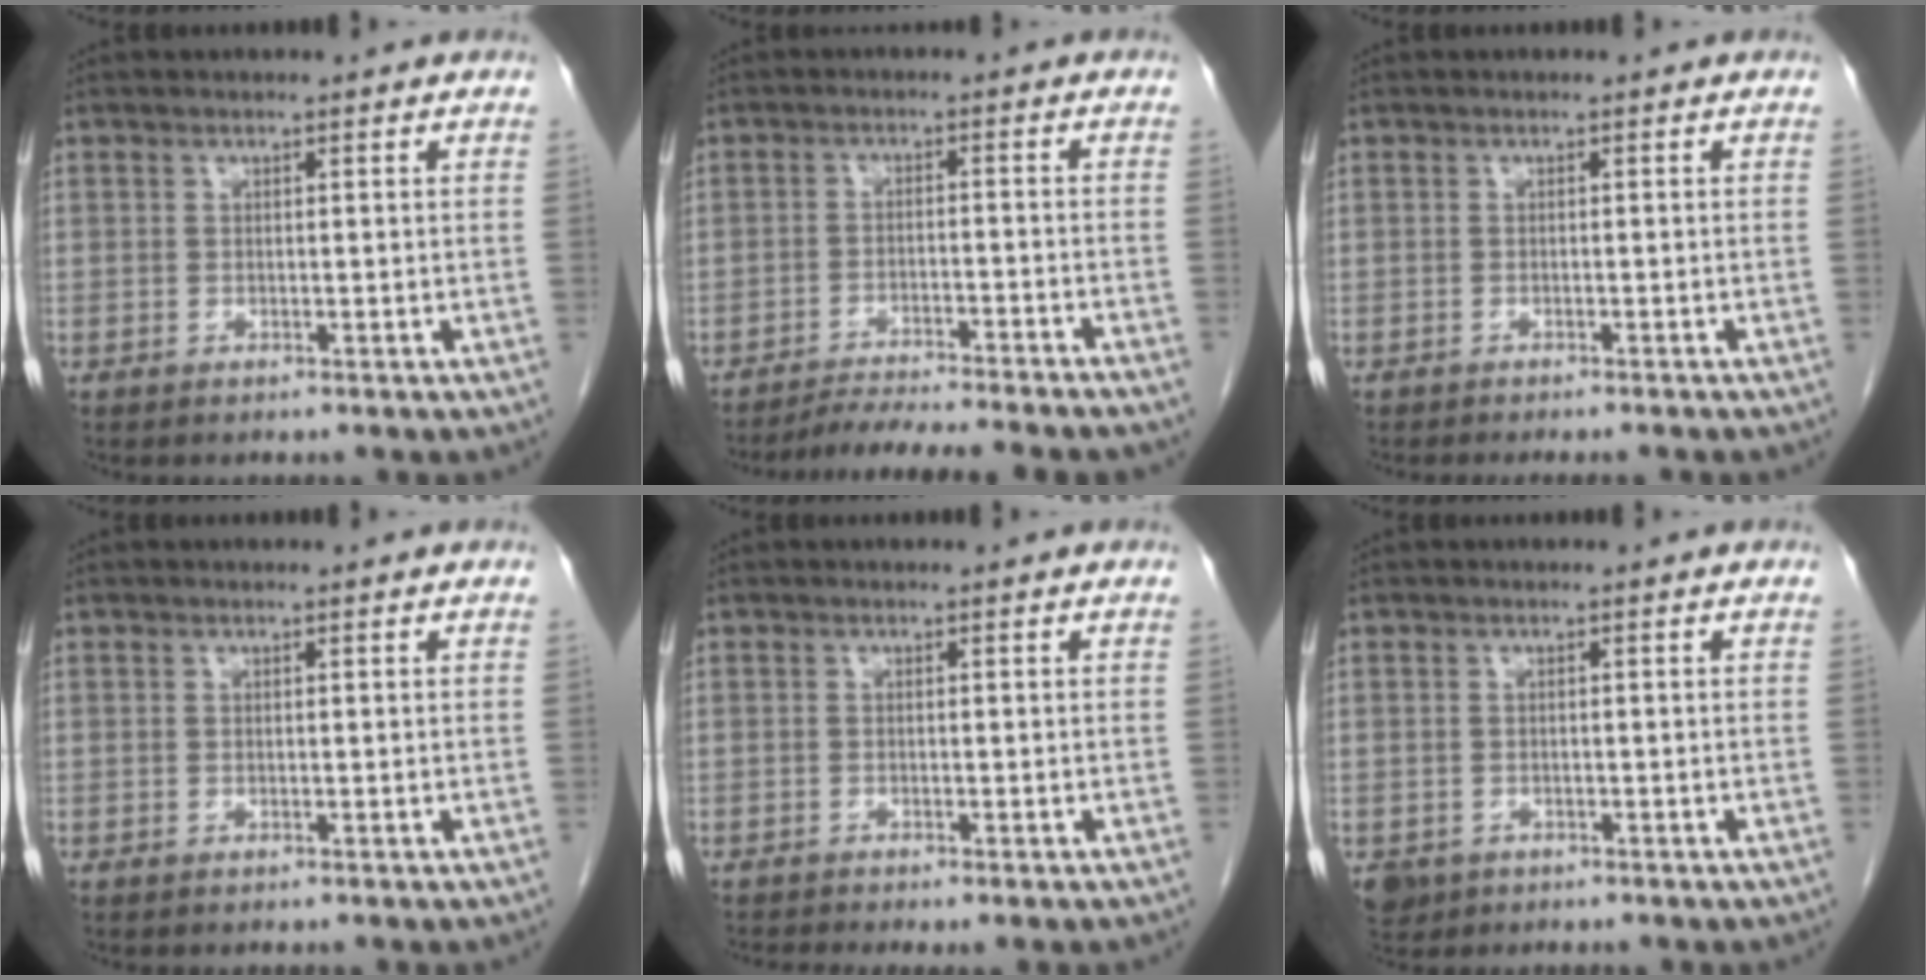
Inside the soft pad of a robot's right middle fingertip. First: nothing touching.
{"total": 11.1, "force": [-10.1, -0.8, 4.6], "torque": [-0.048, -0.013, -0.149]}
{"total": 4.7, "force": [-4.2, 0.7, 1.9], "torque": [-0.018, -0.008, -0.054]}
{"total": 0.0}
{"total": 2.7, "force": [-2.3, -0.1, 1.5], "torque": [-0.016, -0.004, -0.034]}
{"total": 3.0, "force": [-1.6, 2.4, 0.7], "torque": [-0.011, 0.001, -0.022]}